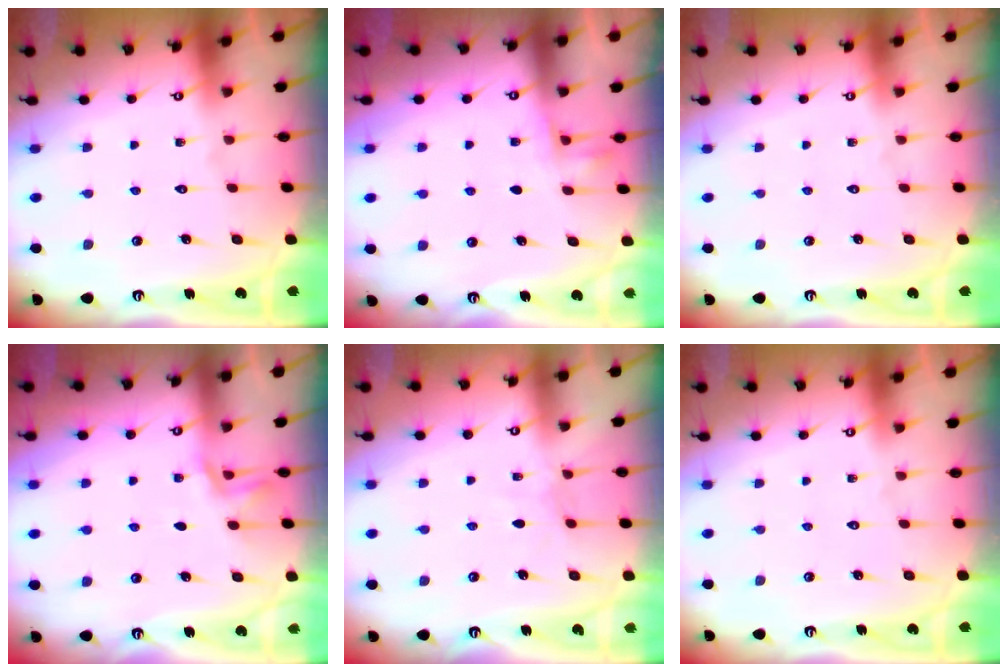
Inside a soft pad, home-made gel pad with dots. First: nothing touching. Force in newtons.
{"total": 3.7, "press": 3.5, "slide": 1.3}
{"total": 0.0}
{"total": 1.6, "press": 1.5, "slide": 0.6}
{"total": 2.9, "press": 2.8, "slide": 0.4}
{"total": 0.0}